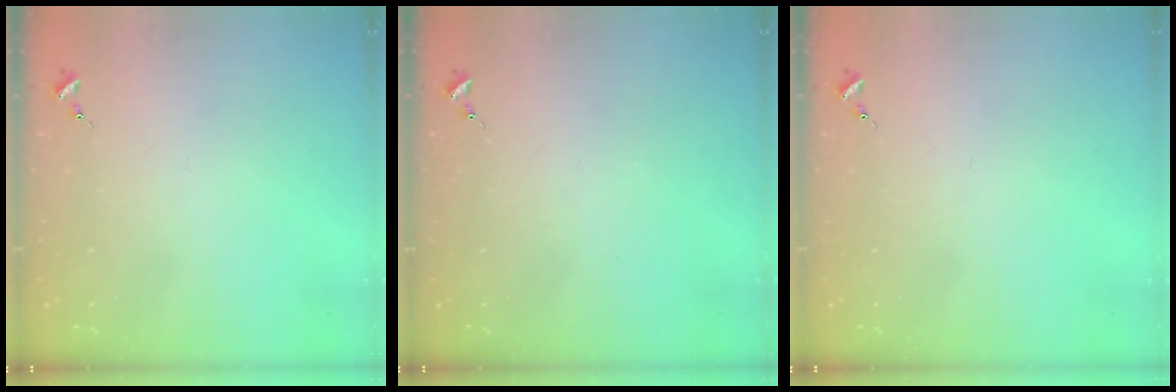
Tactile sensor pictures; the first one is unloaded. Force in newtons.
{"total": 0.0}
{"total": 0.0}